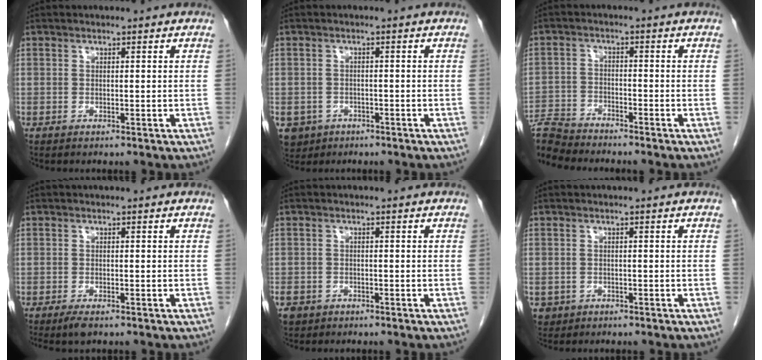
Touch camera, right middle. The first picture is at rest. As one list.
[{"total": 5.6, "force": [-3.0, 4.6, 1.1], "torque": [-0.025, 0.004, -0.042]}, {"total": 6.7, "force": [-6.7, -0.1, 0.4], "torque": [-0.011, -0.004, -0.129]}, {"total": 2.3, "force": [-1.6, 0.6, 1.5], "torque": [-0.031, -0.006, -0.026]}, {"total": 4.0, "force": [-2.6, 2.9, 0.9], "torque": [-0.022, 0.001, -0.042]}, {"total": 2.0, "force": [-0.9, 1.7, 0.2], "torque": [-0.007, 0.005, -0.012]}]